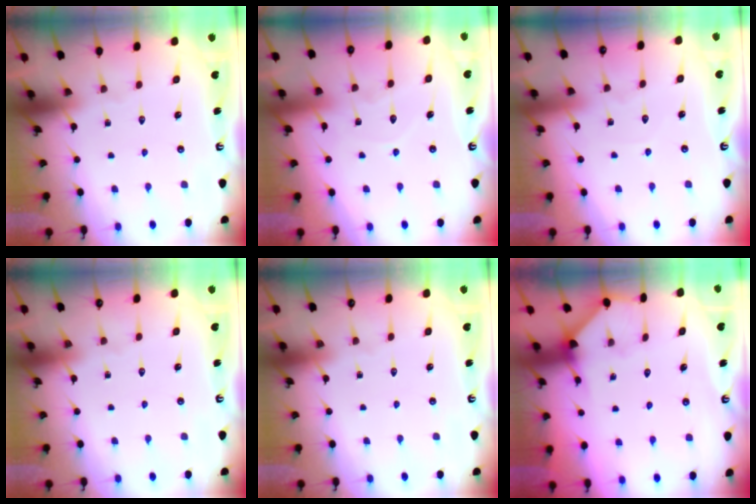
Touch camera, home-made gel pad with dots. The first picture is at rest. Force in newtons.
{"total": 6.4, "press": 6.4, "slide": 0.7}
{"total": 3.2, "press": 3.2, "slide": 0.2}
{"total": 0.0}
{"total": 0.0}
{"total": 2.9, "press": 2.9, "slide": 0.2}